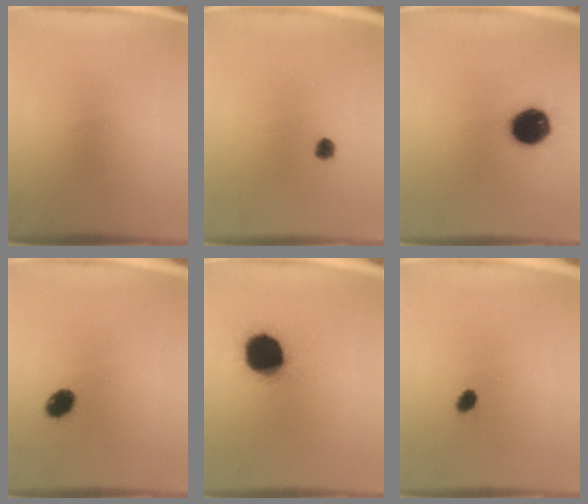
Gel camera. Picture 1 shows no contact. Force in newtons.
{"total": 1.7}
{"total": 12.5}
{"total": 4.8}
{"total": 17.8}
{"total": 1.7}